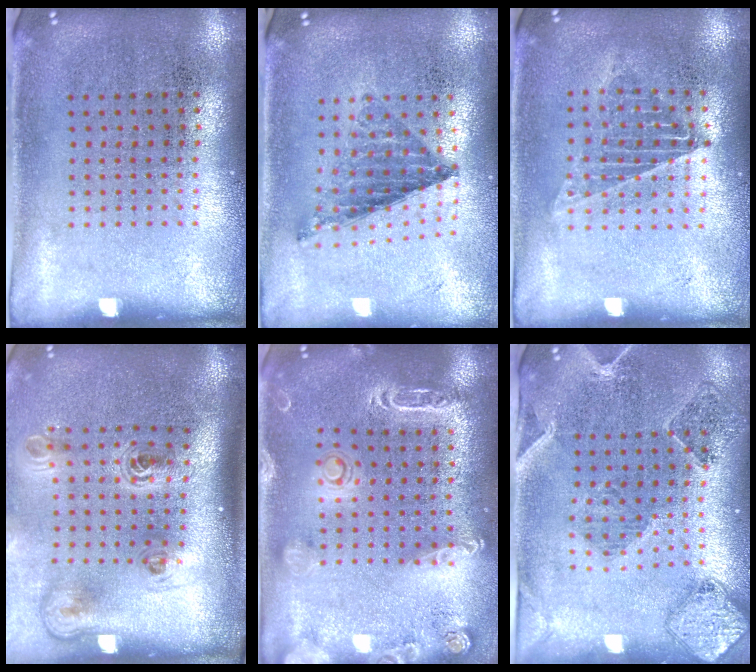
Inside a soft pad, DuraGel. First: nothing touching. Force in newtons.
{"total": 0.8, "press": 0.8, "slide": 0.0}
{"total": 1.0, "press": 1.0, "slide": 0.2}
{"total": 2.3, "press": 1.5, "slide": 1.8}
{"total": 2.1, "press": 2.0, "slide": 0.6}
{"total": 0.7, "press": 0.7, "slide": 0.3}